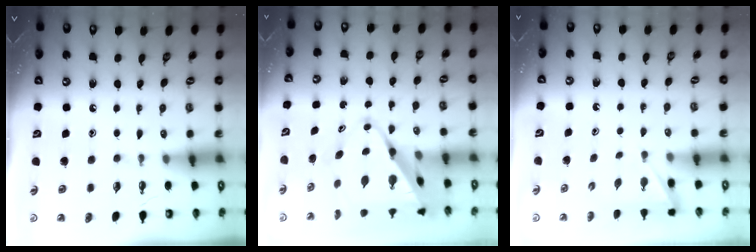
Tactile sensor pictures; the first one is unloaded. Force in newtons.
{"total": 11.7, "press": 11.6, "slide": 0.9}
{"total": 1.9, "press": 1.9, "slide": 0.2}